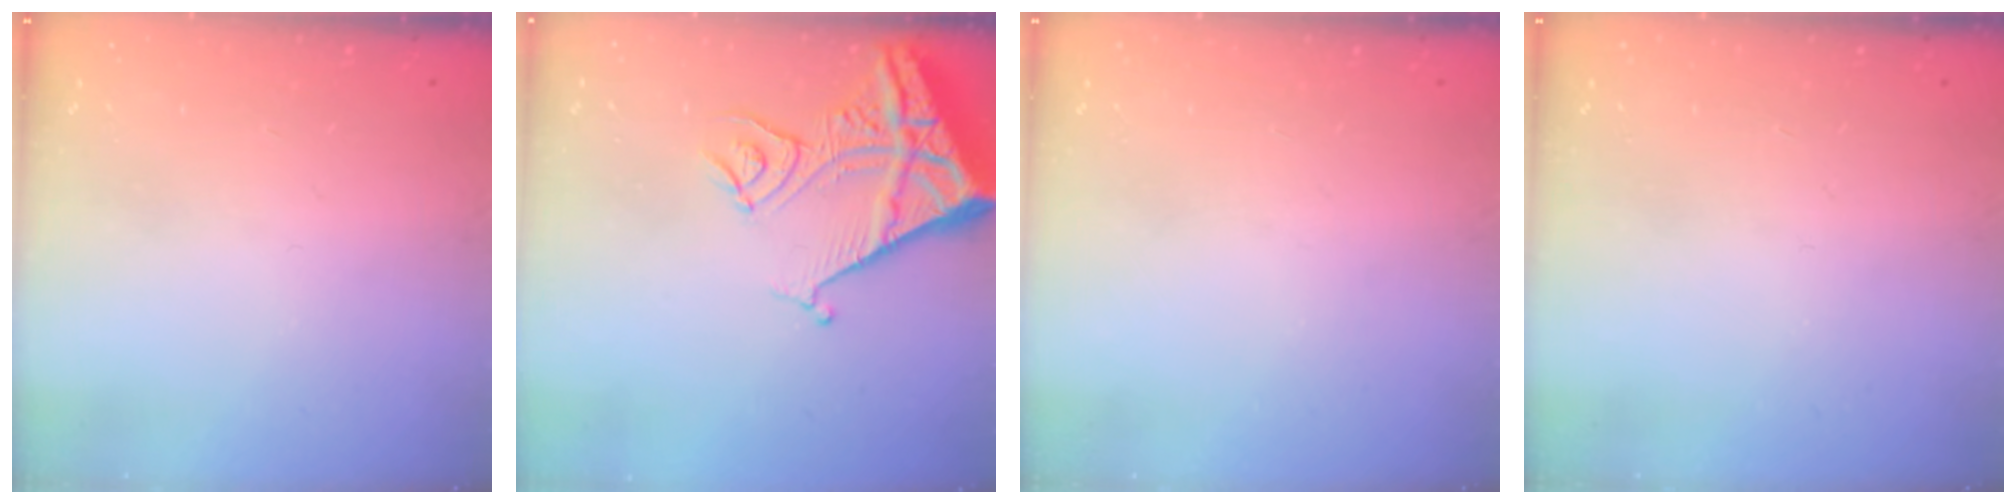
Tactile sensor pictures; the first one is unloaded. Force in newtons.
{"total": 13.5, "press": 13.5, "slide": 1.4}
{"total": 0.0}
{"total": 0.0}